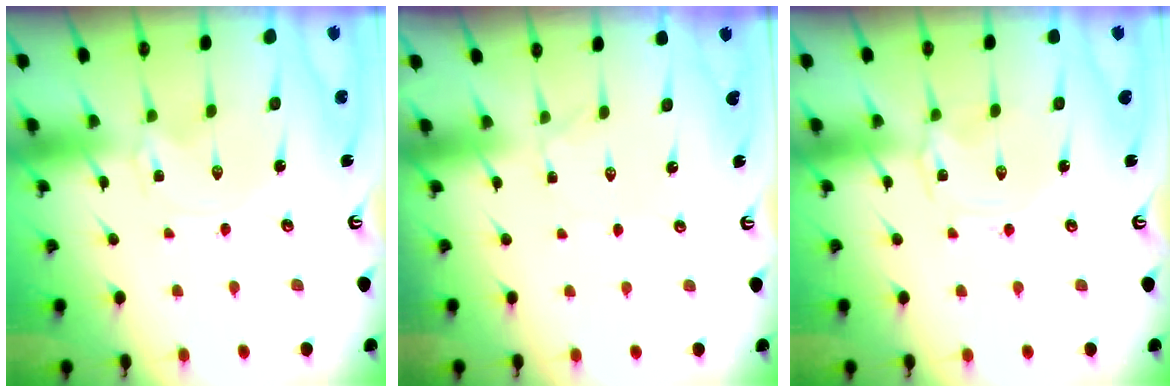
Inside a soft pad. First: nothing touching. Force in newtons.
{"total": 1.5, "press": 1.4, "slide": 0.1}
{"total": 1.3, "press": 1.3, "slide": 0.2}